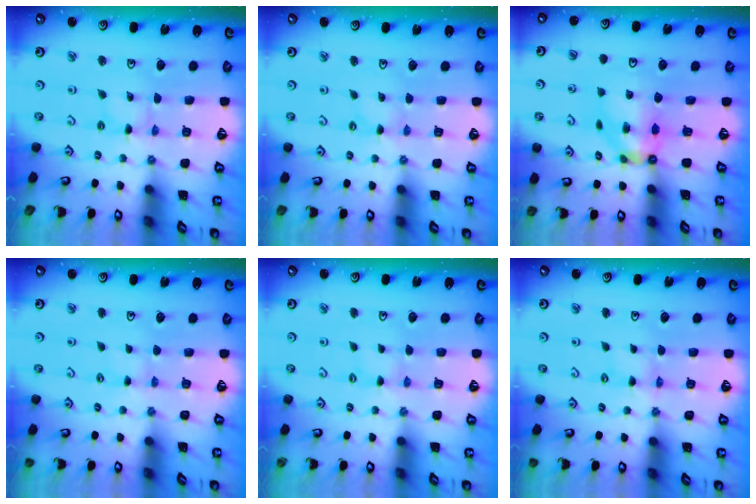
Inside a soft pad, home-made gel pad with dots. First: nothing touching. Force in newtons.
{"total": 0.0}
{"total": 6.3, "press": 6.3, "slide": 0.5}
{"total": 1.0, "press": 0.9, "slide": 0.2}
{"total": 0.0}
{"total": 0.0}